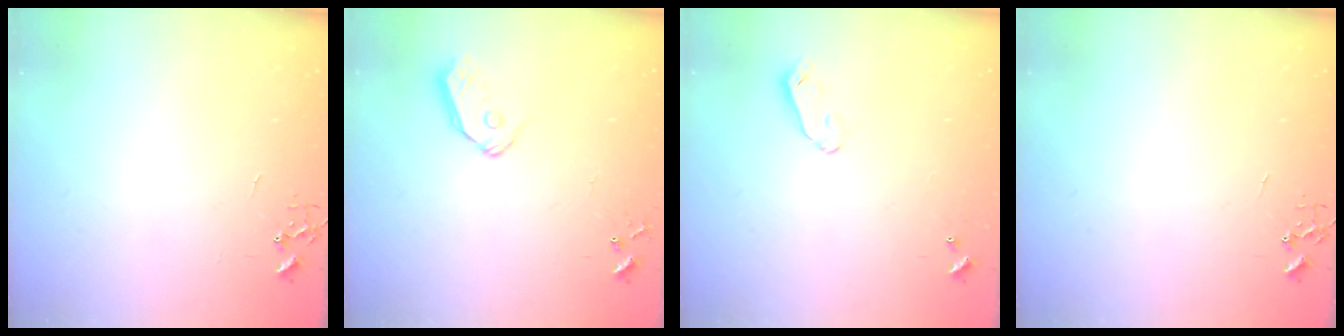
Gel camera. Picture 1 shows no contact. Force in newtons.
{"total": 8.5, "press": 8.4, "slide": 0.9}
{"total": 5.4, "press": 5.4, "slide": 0.5}
{"total": 0.0}